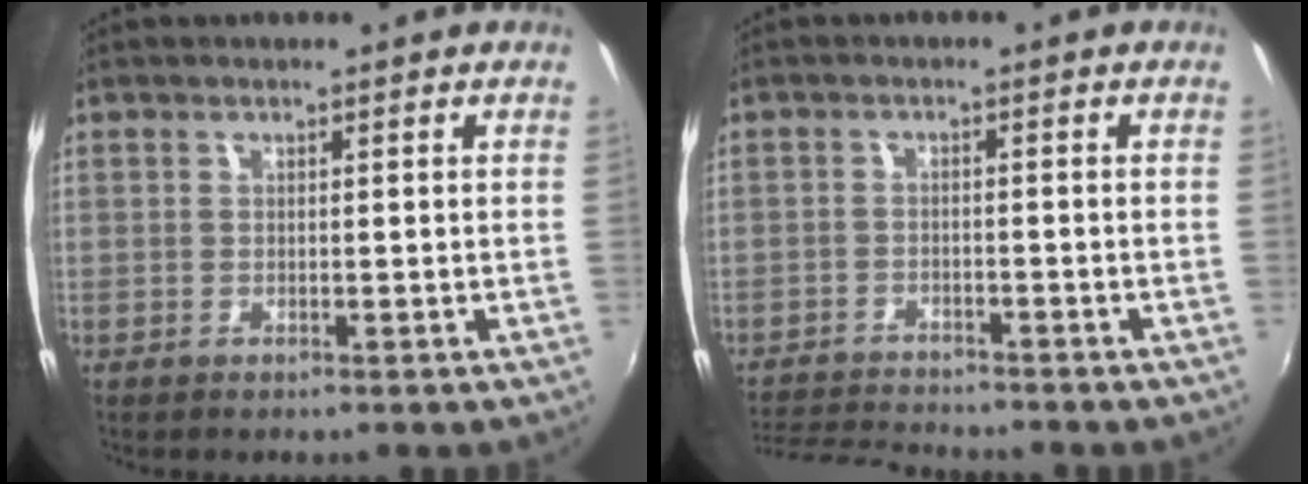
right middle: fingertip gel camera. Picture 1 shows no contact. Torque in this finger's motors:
{"motor_torque": [0.00, -0.21, 0.06, 0.02]}